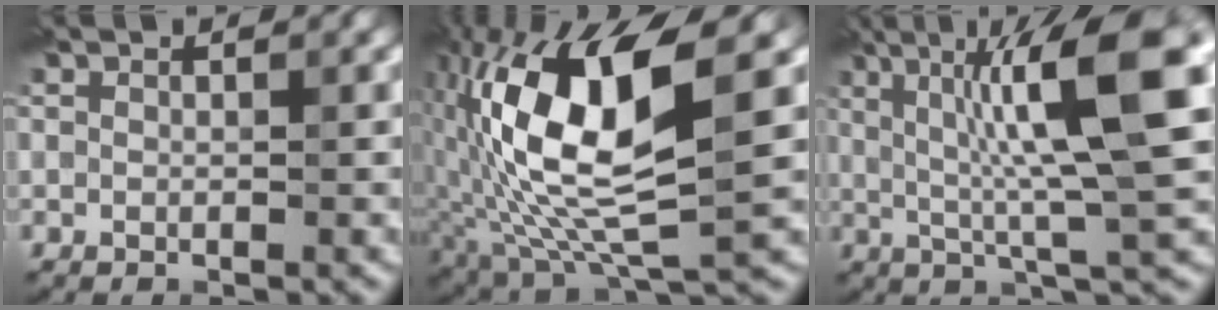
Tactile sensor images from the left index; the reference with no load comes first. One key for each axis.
{"total": 12.6, "fx": 1.1, "fy": 4.6, "fz": 11.7, "tx": -0.235, "ty": -0.002, "tz": 0.018}
{"total": 11.3, "fx": 2.3, "fy": 1.9, "fz": 10.9, "tx": -0.168, "ty": 0.009, "tz": 0.040}